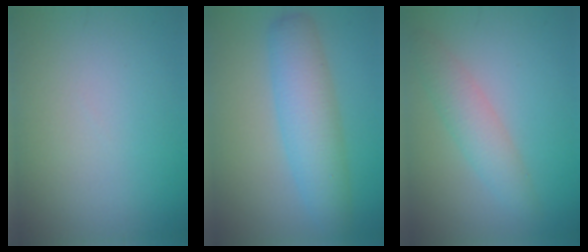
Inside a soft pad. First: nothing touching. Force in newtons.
{"total": 5.3, "press": 5.3, "slide": 0.0}
{"total": 2.8, "press": 2.8, "slide": 0.0}